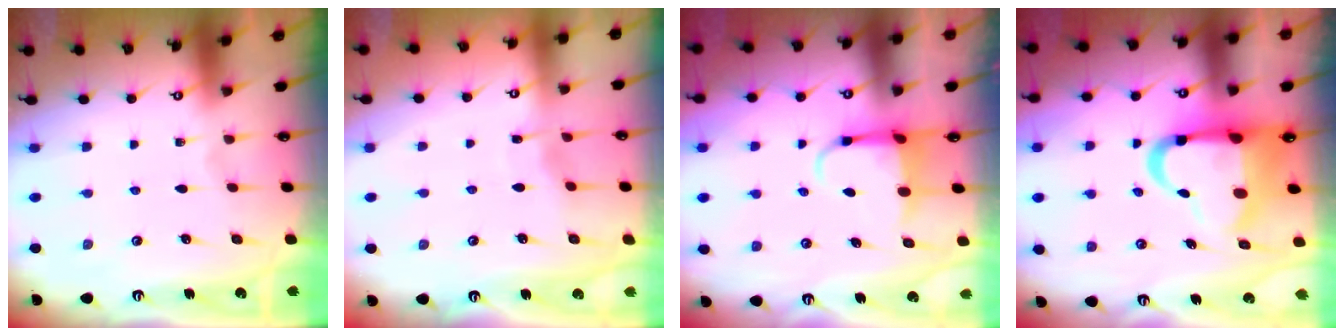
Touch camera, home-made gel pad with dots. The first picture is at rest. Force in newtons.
{"total": 3.5, "press": 3.5, "slide": 0.4}
{"total": 4.6, "press": 4.5, "slide": 0.8}
{"total": 13.0, "press": 12.6, "slide": 2.9}